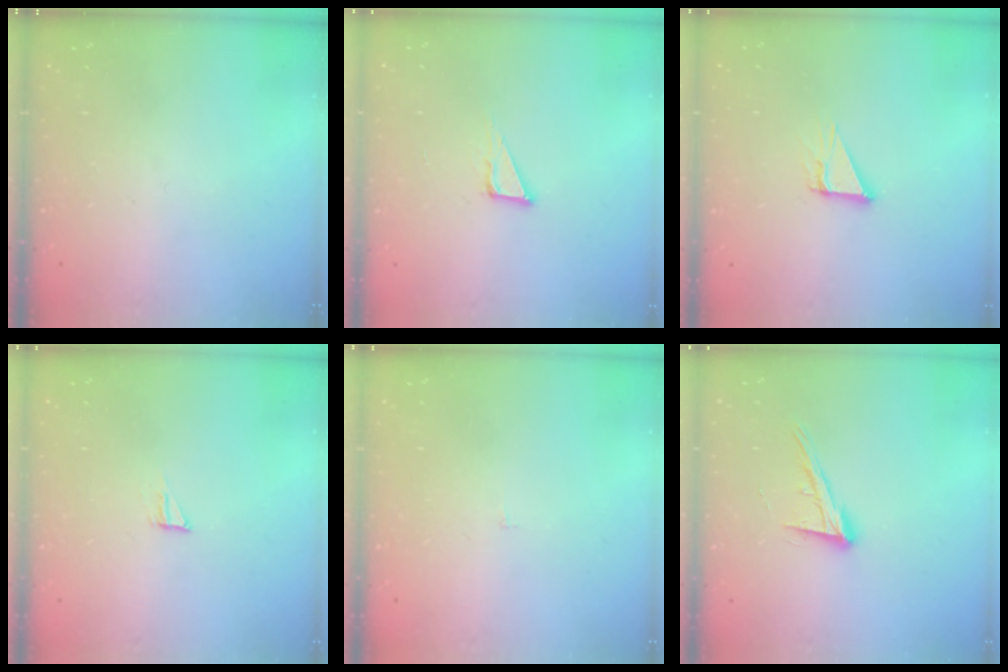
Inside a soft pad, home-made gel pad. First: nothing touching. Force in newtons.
{"total": 6.4, "press": 6.4, "slide": 0.4}
{"total": 4.6, "press": 4.6, "slide": 0.2}
{"total": 5.1, "press": 5.1, "slide": 0.4}
{"total": 1.8, "press": 1.8, "slide": 0.1}
{"total": 13.2, "press": 12.7, "slide": 3.4}